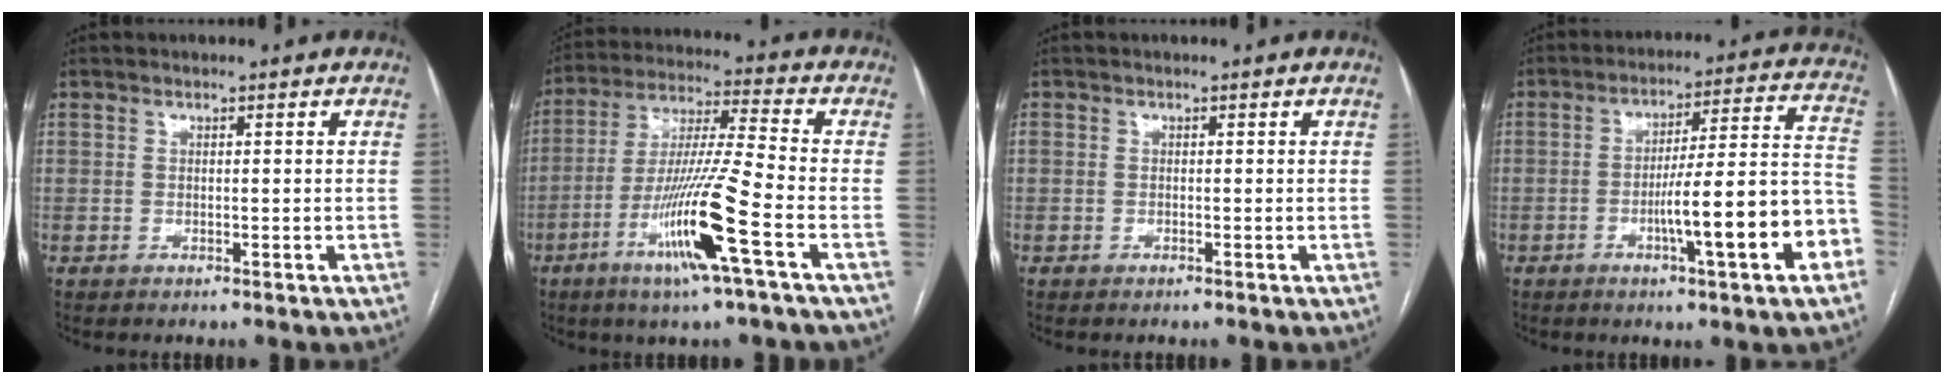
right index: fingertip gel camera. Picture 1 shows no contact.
{"total": 14.6, "force": [-6.0, -1.0, 13.2], "torque": [-0.261, -0.015, -0.115]}
{"total": 0.6, "force": [-0.5, 0.3, 0.3], "torque": [-0.002, 0.002, -0.006]}
{"total": 15.1, "force": [-5.5, 0.7, 14.1], "torque": [-0.191, 0.019, -0.076]}